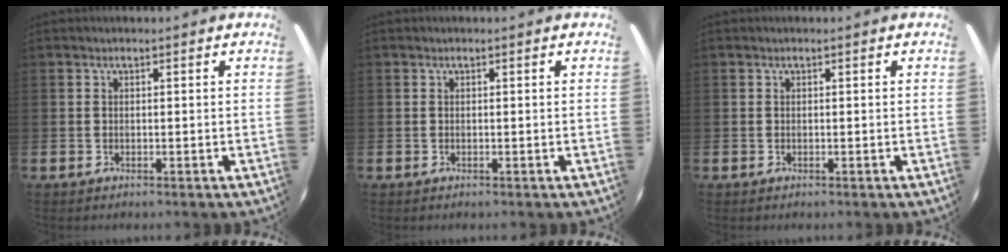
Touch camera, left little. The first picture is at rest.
{"total": 0.0}
{"total": 0.0}